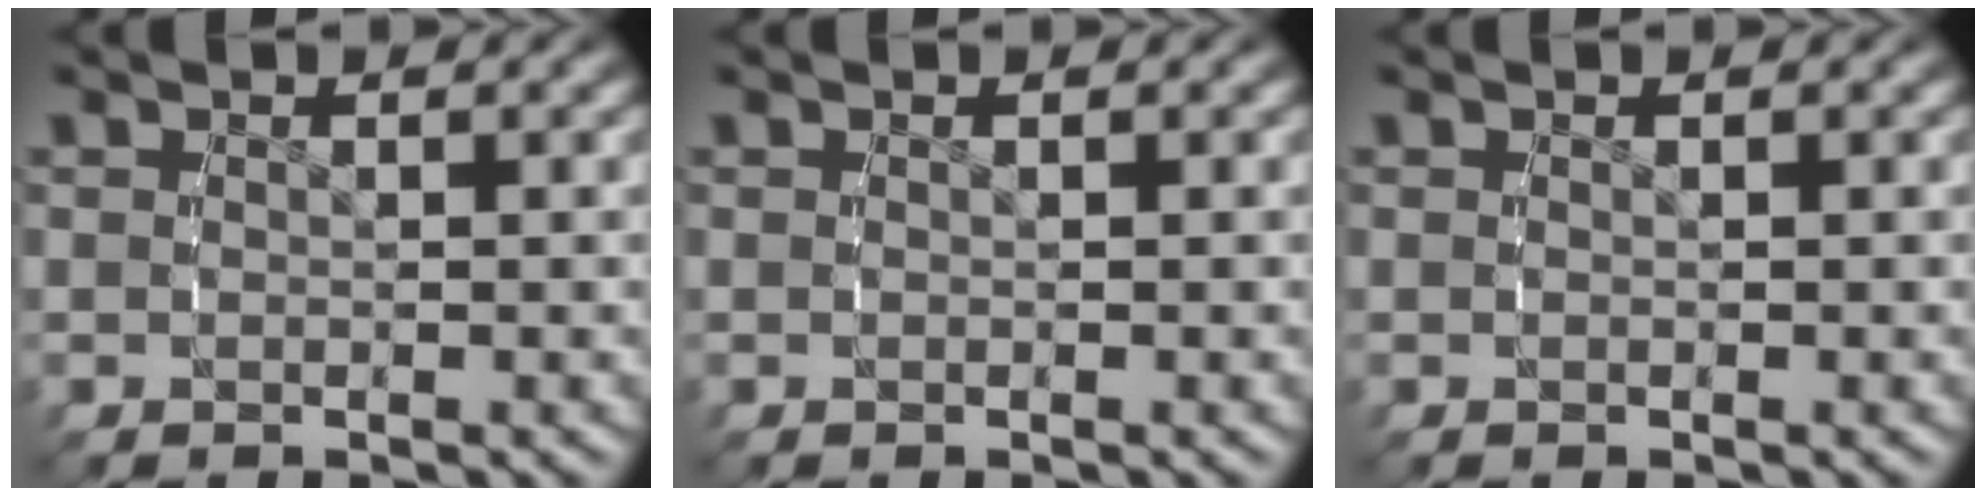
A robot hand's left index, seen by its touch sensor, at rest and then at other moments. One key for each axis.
{"total": 0.0}
{"total": 0.0}